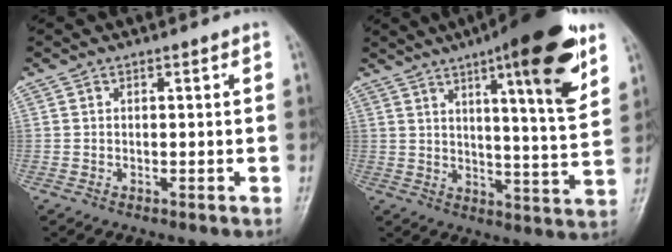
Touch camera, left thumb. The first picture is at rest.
{"total": 18.5, "force": [9.7, 3.5, 15.3], "torque": [-0.191, -0.044, 0.135]}